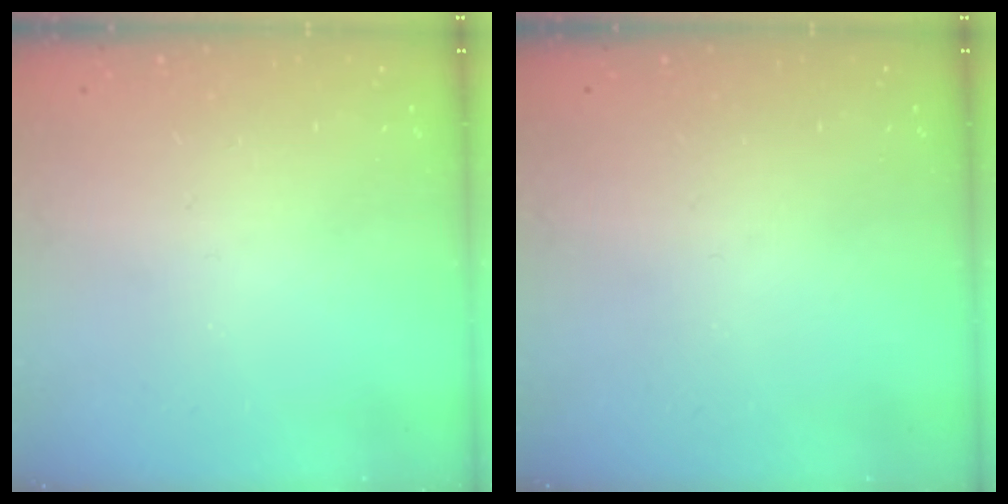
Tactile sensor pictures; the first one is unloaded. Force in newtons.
{"total": 0.0}